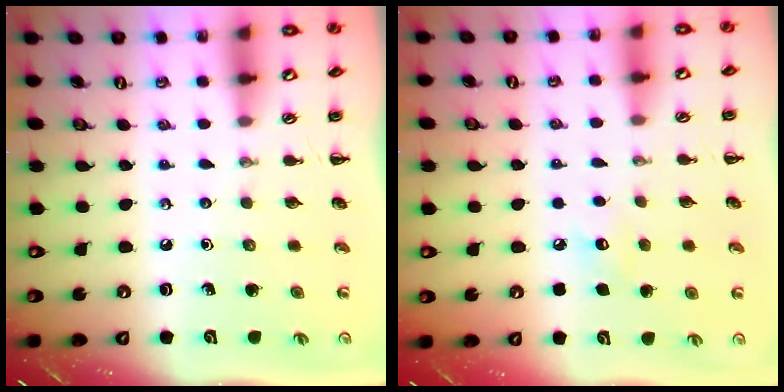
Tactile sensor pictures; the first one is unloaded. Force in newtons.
{"total": 4.8, "press": 4.6, "slide": 1.2}